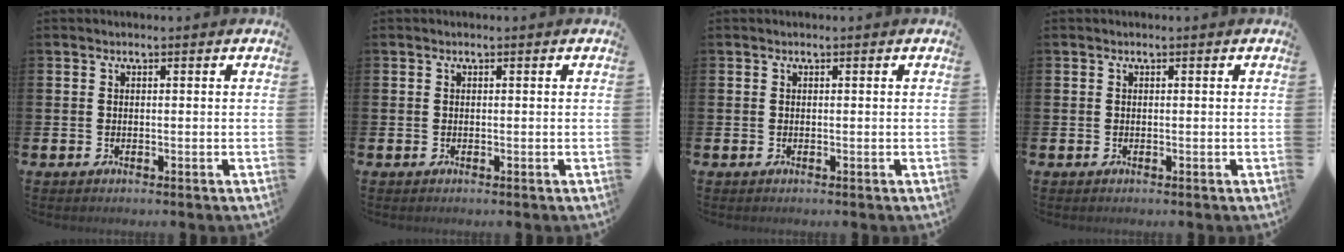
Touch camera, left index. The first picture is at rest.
{"total": 0.0}
{"total": 0.0}
{"total": 0.0}